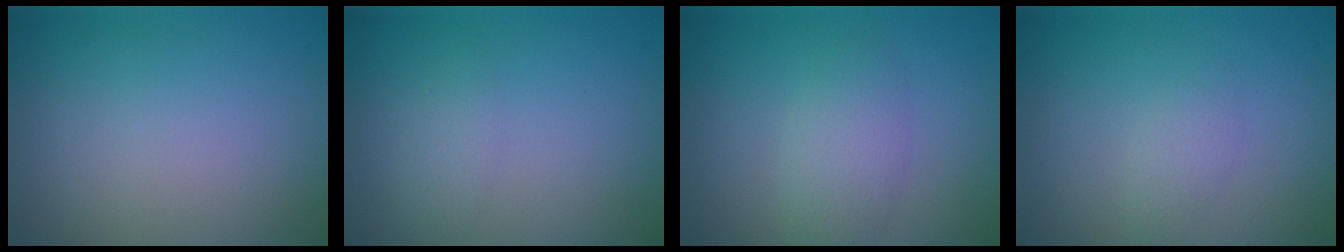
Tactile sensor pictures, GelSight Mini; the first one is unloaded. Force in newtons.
{"total": 1.2, "press": 1.2, "slide": 0.1}
{"total": 2.7, "press": 2.7, "slide": 0.1}
{"total": 1.2, "press": 1.2, "slide": 0.1}